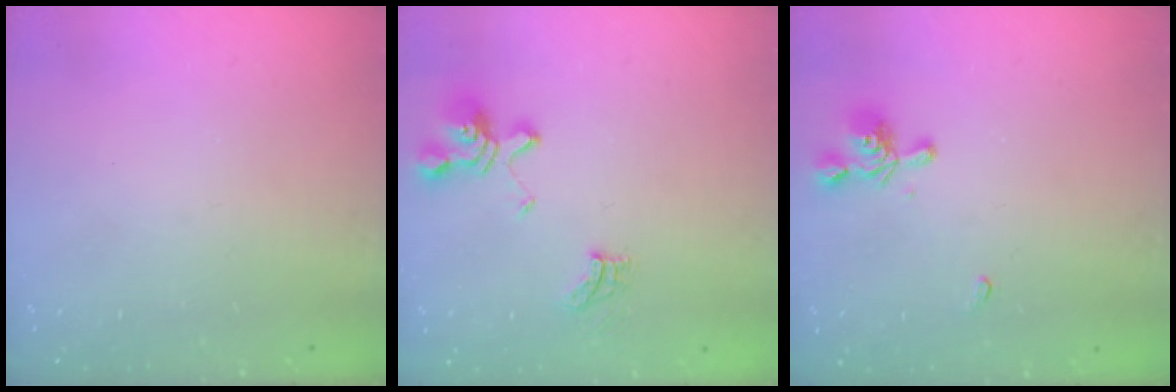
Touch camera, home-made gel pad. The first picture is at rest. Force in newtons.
{"total": 7.2, "press": 7.1, "slide": 1.2}
{"total": 2.6, "press": 2.5, "slide": 0.4}